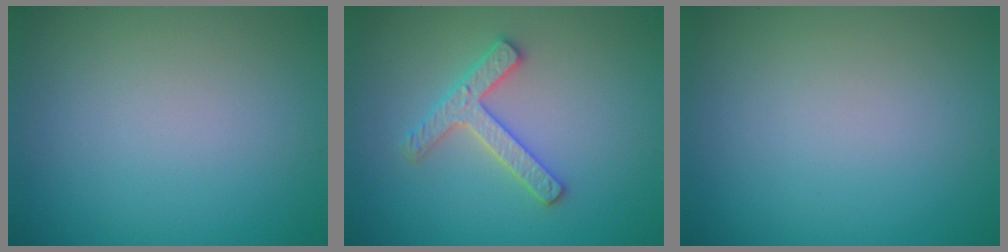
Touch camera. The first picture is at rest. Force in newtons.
{"total": 2.9, "press": 2.8, "slide": 0.6}
{"total": 0.0}